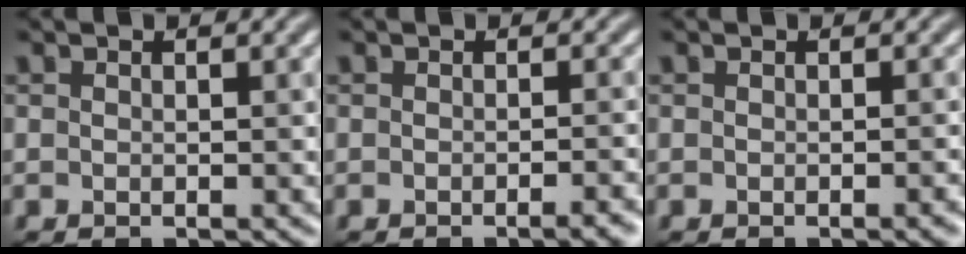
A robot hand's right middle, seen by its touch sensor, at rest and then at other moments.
{"total": 2.4, "force": [-1.2, 0.6, 1.9], "torque": [-0.012, 0.005, -0.020]}
{"total": 1.2, "force": [-0.5, 0.2, 1.0], "torque": [-0.010, 0.000, -0.008]}